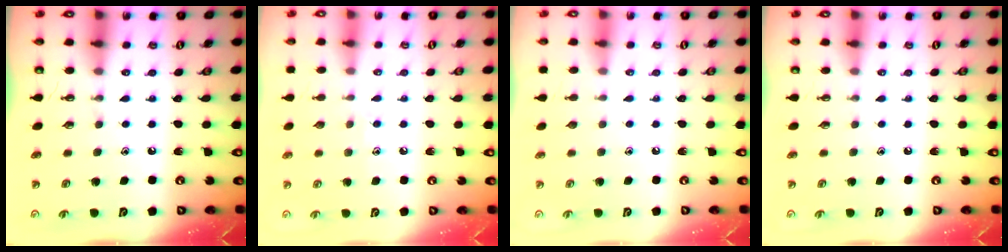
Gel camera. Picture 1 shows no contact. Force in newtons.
{"total": 7.2, "press": 7.2, "slide": 0.6}
{"total": 0.0}
{"total": 0.0}